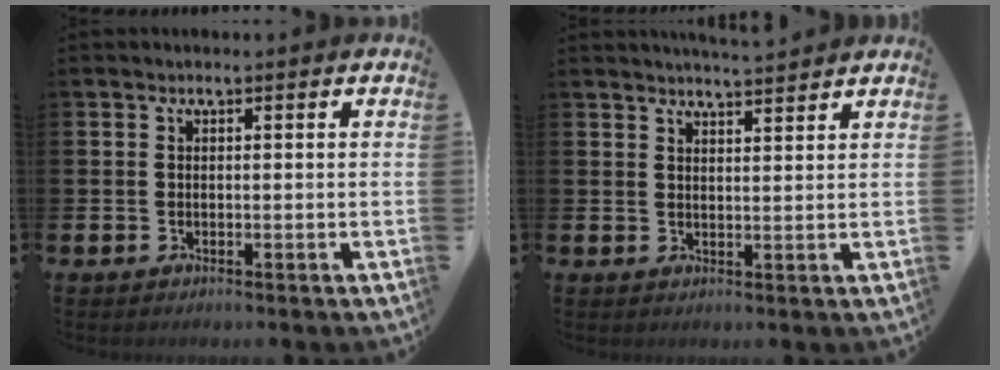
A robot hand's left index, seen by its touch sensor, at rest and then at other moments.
{"total": 3.5, "force": [3.5, -0.3, 0.1], "torque": [-0.012, -0.018, 0.065]}